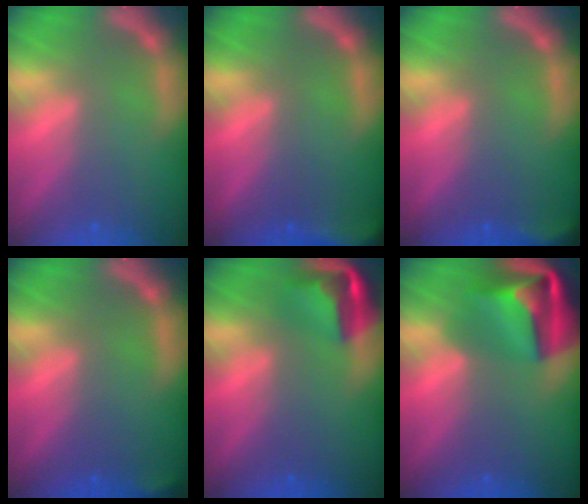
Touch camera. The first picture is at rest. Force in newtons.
{"total": 6.0}
{"total": 2.9}
{"total": 1.4}
{"total": 5.5}
{"total": 10.1}